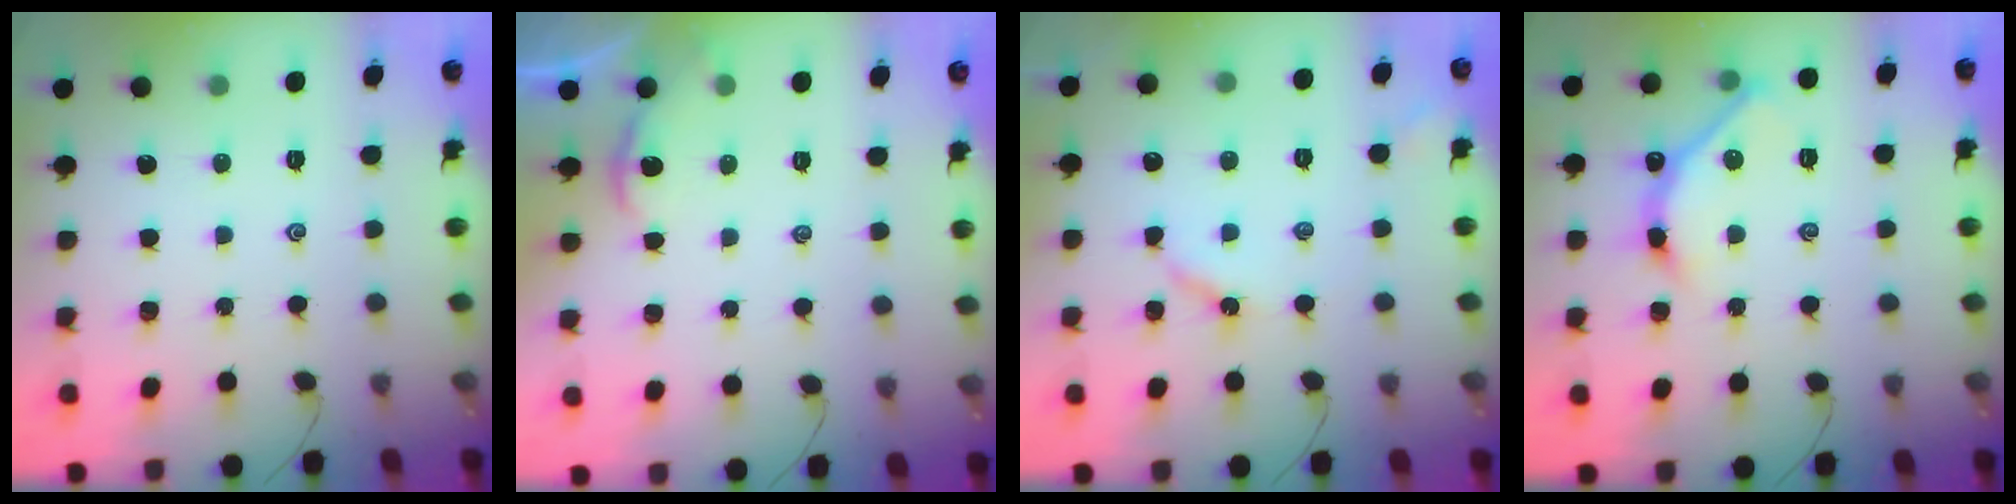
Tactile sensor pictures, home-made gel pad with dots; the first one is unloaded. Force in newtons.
{"total": 1.5, "press": 1.5, "slide": 0.2}
{"total": 4.8, "press": 4.8, "slide": 0.4}
{"total": 7.4, "press": 7.4, "slide": 0.7}